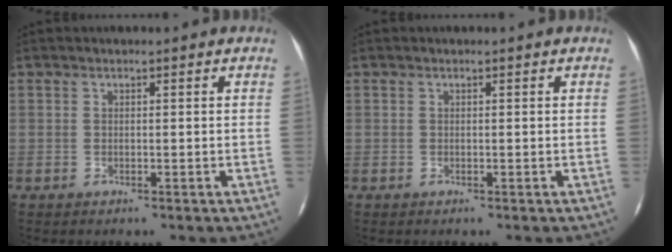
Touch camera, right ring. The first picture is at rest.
{"total": 0.0}